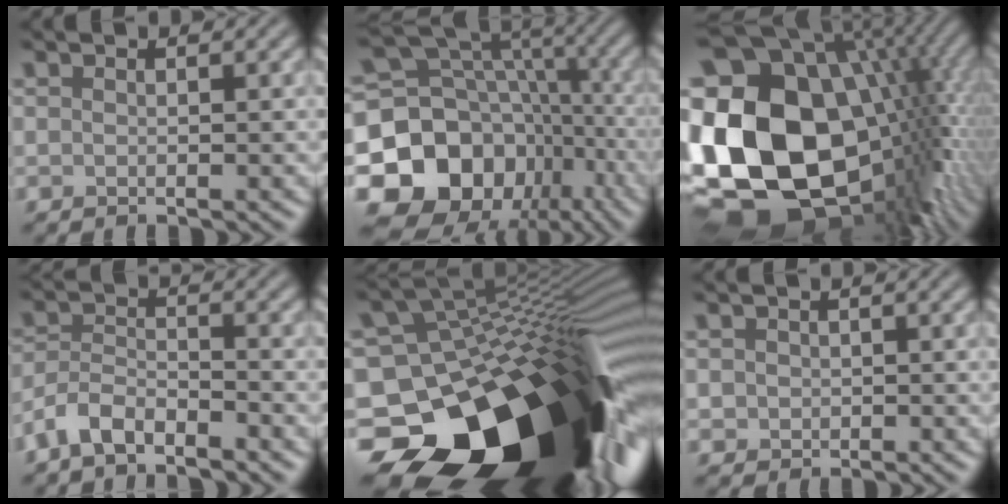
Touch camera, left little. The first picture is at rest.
{"total": 16.6, "force": [-6.1, 13.3, 7.8], "torque": [-0.162, 0.015, -0.107]}
{"total": 22.3, "force": [-1.8, 16.7, 14.7], "torque": [-0.329, -0.008, -0.018]}
{"total": 3.8, "force": [-3.0, 1.4, 1.8], "torque": [-0.036, 0.003, -0.070]}
{"total": 20.5, "force": [-10.2, 10.9, 14.0], "torque": [-0.221, -0.019, -0.144]}
{"total": 1.2, "force": [0.0, 1.2, 0.3], "torque": [0.000, -0.005, -0.001]}